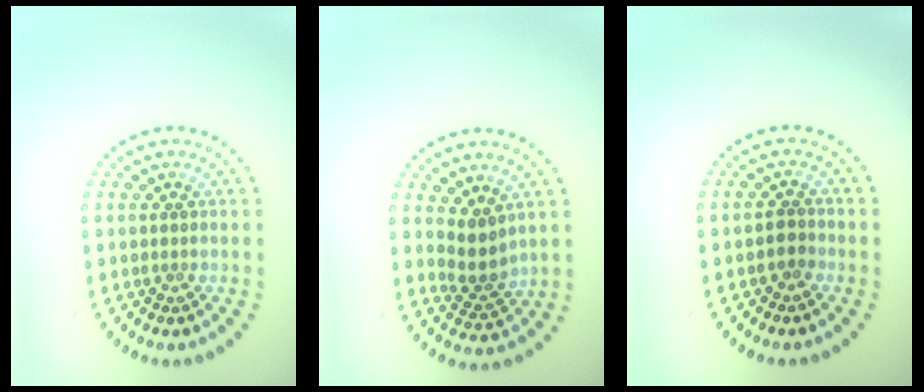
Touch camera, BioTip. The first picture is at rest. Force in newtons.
{"total": 2.5, "press": 1.9, "slide": 1.5}
{"total": 1.3, "press": 1.1, "slide": 0.6}